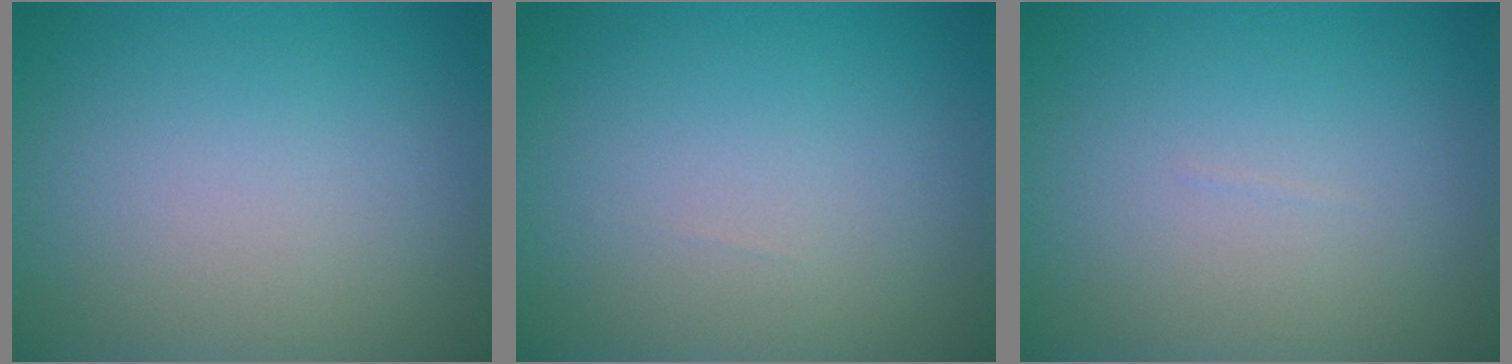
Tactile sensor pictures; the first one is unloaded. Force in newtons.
{"total": 0.0}
{"total": 0.0}